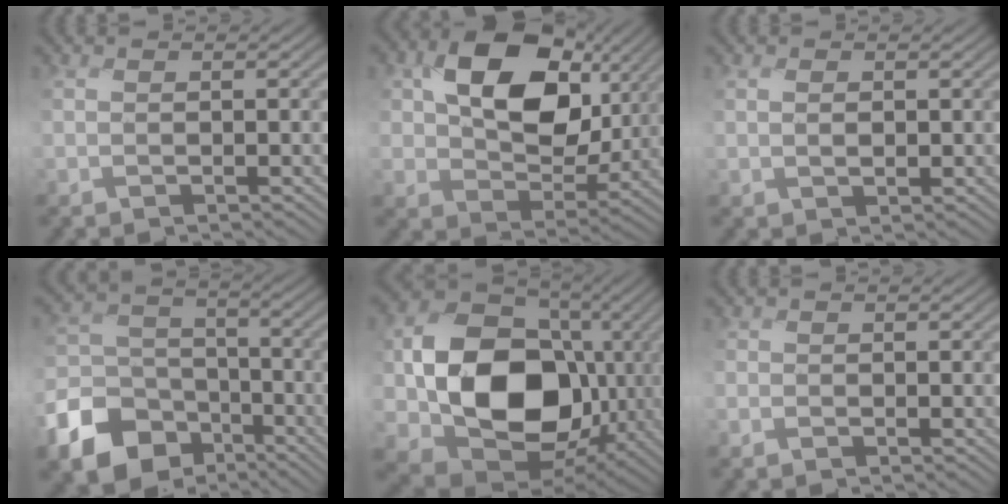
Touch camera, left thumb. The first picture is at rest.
{"total": 13.6, "force": [4.2, 9.6, 8.6], "torque": [-0.159, 0.000, 0.074]}
{"total": 1.2, "force": [0.1, 0.8, 0.8], "torque": [-0.018, -0.002, 0.001]}
{"total": 16.3, "force": [-9.7, 12.1, 5.0], "torque": [-0.160, -0.061, -0.175]}
{"total": 16.8, "force": [-1.6, 13.2, 10.2], "torque": [-0.196, -0.047, -0.021]}
{"total": 1.1, "force": [-0.9, 0.0, -0.7], "torque": [0.021, -0.005, -0.024]}